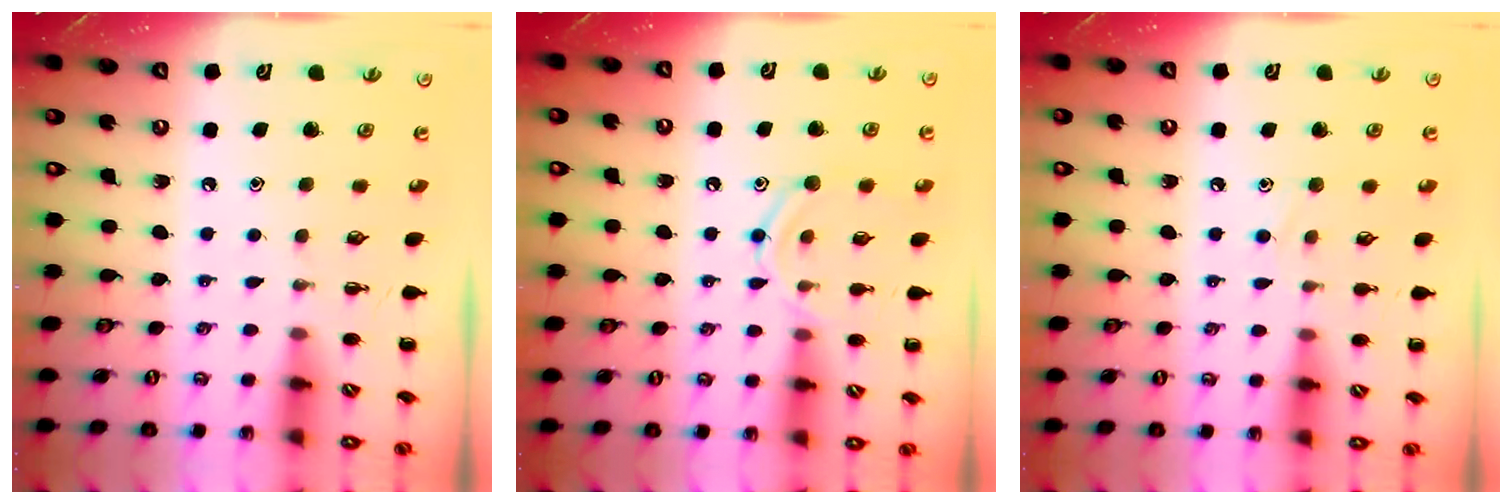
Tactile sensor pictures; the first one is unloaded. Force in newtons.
{"total": 11.0, "press": 10.8, "slide": 1.5}
{"total": 7.2, "press": 6.7, "slide": 2.5}